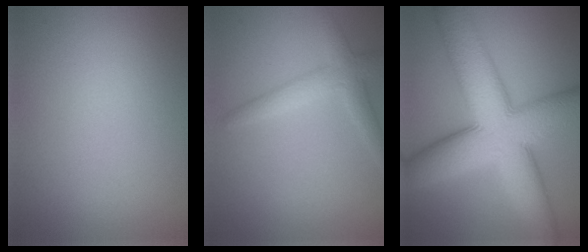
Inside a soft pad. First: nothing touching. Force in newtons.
{"total": 2.6, "press": 2.6, "slide": 0.1}
{"total": 12.5, "press": 12.5, "slide": 0.3}